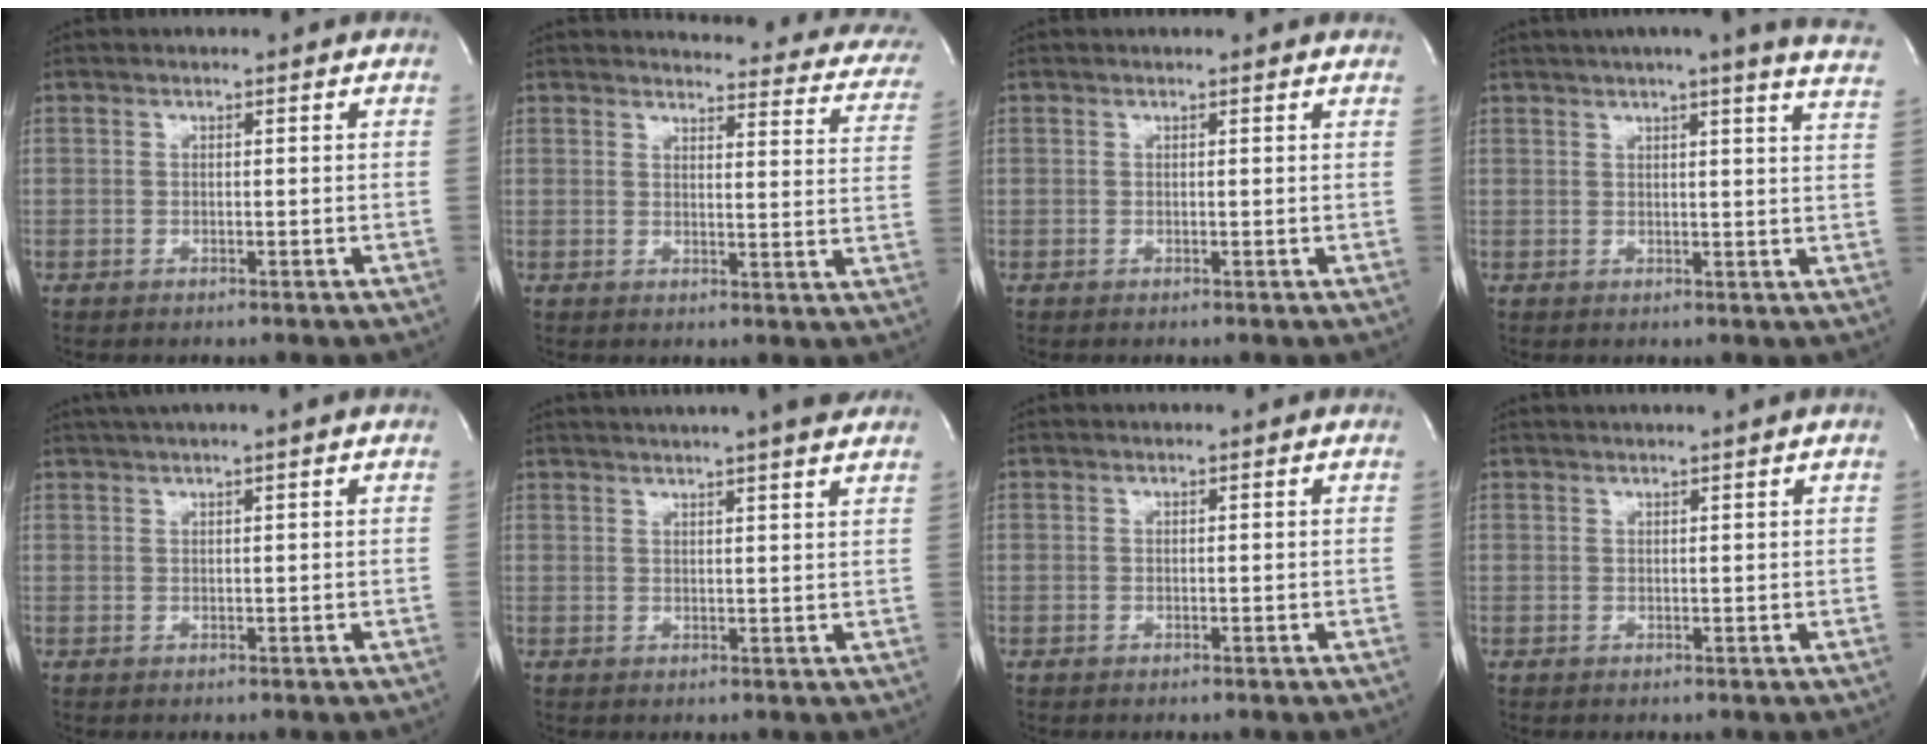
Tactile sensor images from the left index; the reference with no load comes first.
{"total": 19.2, "force": [18.0, 4.3, 5.3], "torque": [-0.034, -0.073, 0.171]}
{"total": 2.0, "force": [2.0, 0.1, 0.4], "torque": [-0.014, 0.001, 0.011]}
{"total": 17.5, "force": [15.0, -0.2, 9.1], "torque": [-0.132, -0.024, 0.164]}
{"total": 3.2, "force": [2.3, -0.8, 2.1], "torque": [-0.037, 0.017, 0.045]}
{"total": 11.5, "force": [10.1, -0.2, 5.5], "torque": [-0.092, 0.018, 0.121]}
{"total": 0.0}
{"total": 2.4, "force": [2.0, -0.8, 1.0], "torque": [-0.013, 0.008, 0.035]}